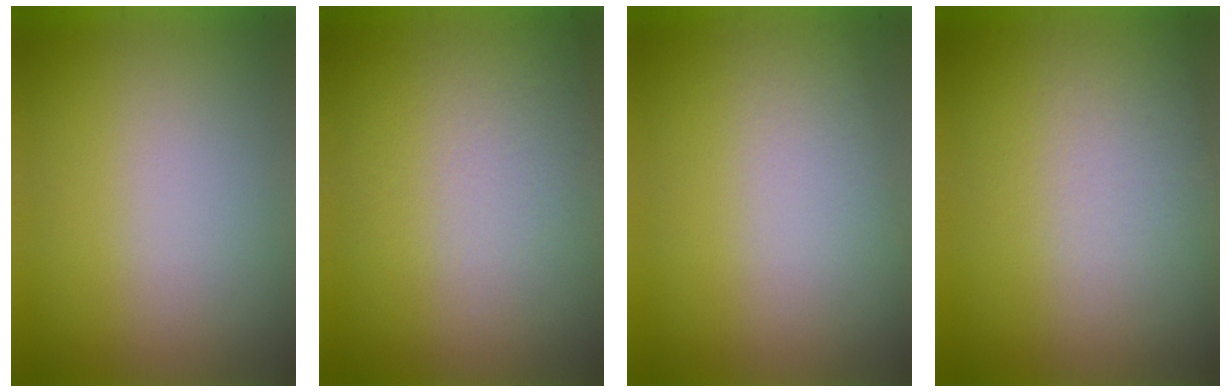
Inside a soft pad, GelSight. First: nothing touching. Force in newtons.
{"total": 3.0}
{"total": 1.0}
{"total": 2.4}